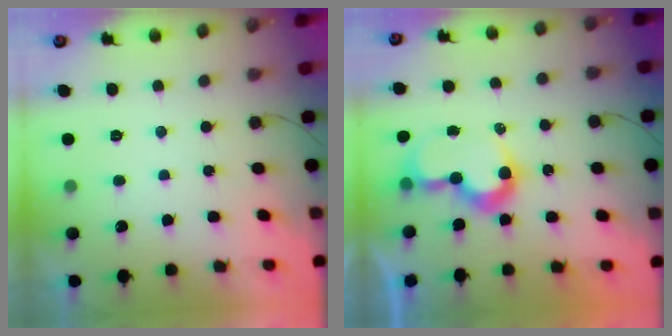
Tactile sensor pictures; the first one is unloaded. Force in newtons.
{"total": 10.4, "press": 10.4, "slide": 0.5}